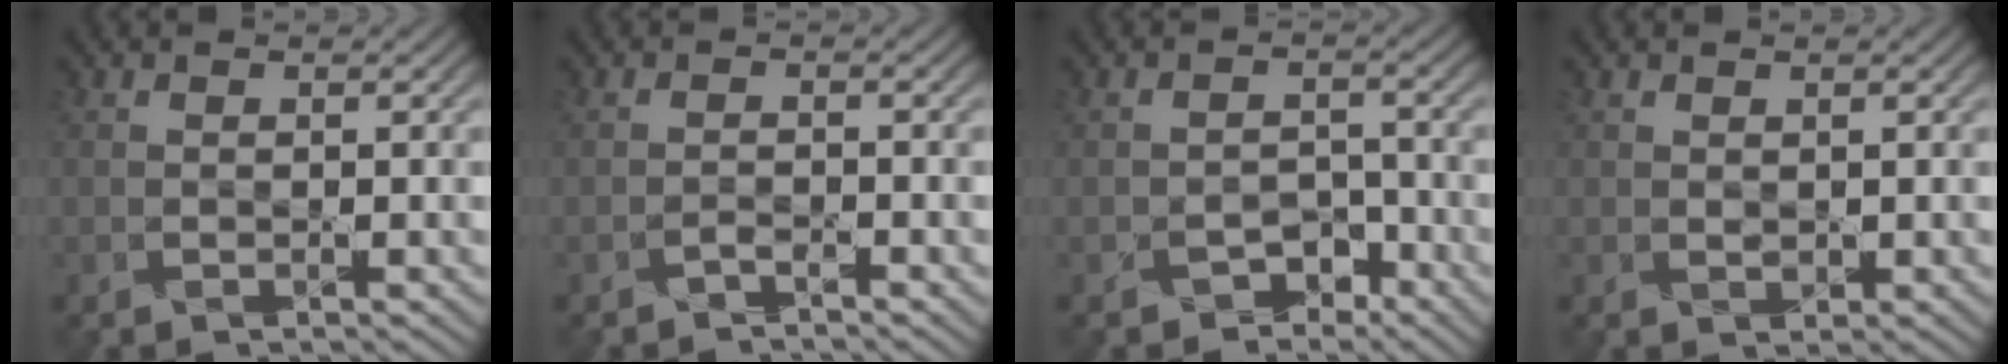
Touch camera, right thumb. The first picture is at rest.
{"total": 1.1, "force": [-1.1, -0.2, 0.0], "torque": [0.000, 0.004, -0.025]}
{"total": 3.3, "force": [-2.6, 1.8, 0.8], "torque": [-0.004, 0.004, -0.045]}
{"total": 0.8, "force": [0.5, 0.5, 0.3], "torque": [-0.009, -0.001, 0.012]}